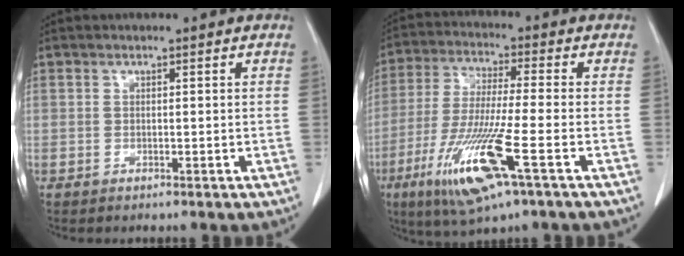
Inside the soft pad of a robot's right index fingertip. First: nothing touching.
{"total": 14.2, "force": [-6.1, 0.6, 12.8], "torque": [-0.267, -0.033, -0.111]}